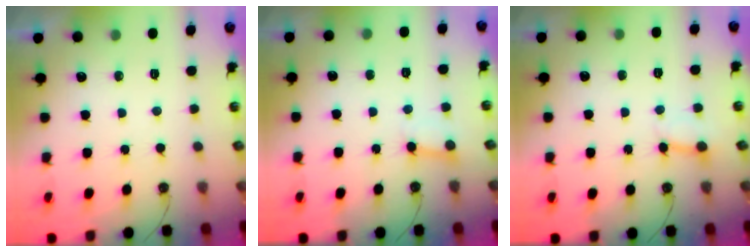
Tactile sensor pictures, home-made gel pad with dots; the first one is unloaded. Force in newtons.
{"total": 3.0, "press": 3.0, "slide": 0.2}
{"total": 2.6, "press": 2.6, "slide": 0.1}